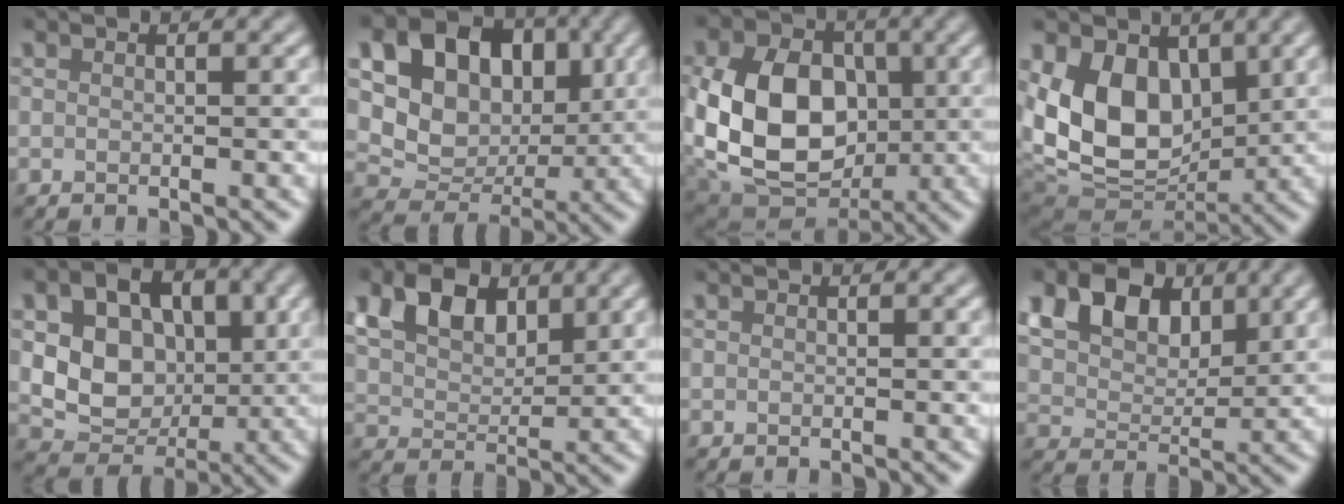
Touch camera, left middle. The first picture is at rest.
{"total": 14.4, "force": [3.8, 11.4, 7.9], "torque": [-0.154, 0.046, 0.064]}
{"total": 12.5, "force": [-0.7, 9.4, 8.3], "torque": [-0.177, -0.014, -0.012]}
{"total": 10.3, "force": [1.8, 7.1, 7.3], "torque": [-0.137, -0.015, 0.030]}
{"total": 8.5, "force": [1.2, 6.4, 5.5], "torque": [-0.099, -0.005, 0.018]}
{"total": 6.0, "force": [3.0, 3.9, 3.5], "torque": [-0.082, 0.003, 0.050]}
{"total": 0.0}
{"total": 9.4, "force": [4.6, 6.2, 5.4], "torque": [-0.112, 0.022, 0.075]}